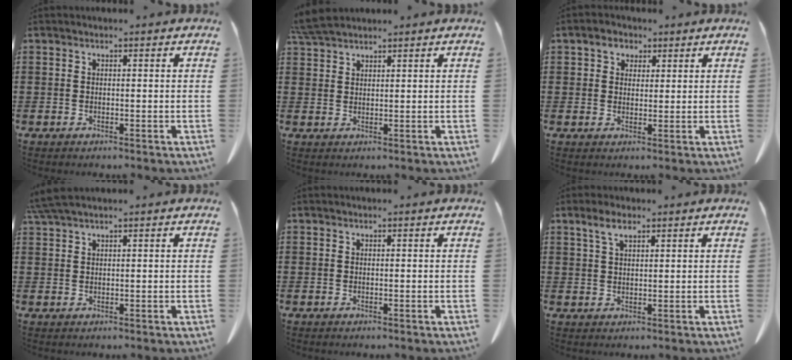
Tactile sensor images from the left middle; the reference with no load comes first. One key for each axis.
{"total": 4.2, "fx": 3.7, "fy": 0.6, "fz": 1.7, "tx": -0.045, "ty": -0.003, "tz": 0.072}
{"total": 2.8, "fx": 1.7, "fy": 2.0, "fz": 0.9, "tx": -0.020, "ty": 0.009, "tz": 0.028}
{"total": 2.7, "fx": 2.2, "fy": 0.1, "fz": 1.7, "tx": -0.038, "ty": 0.001, "tz": 0.042}
{"total": 0.0}
{"total": 3.3, "fx": 2.0, "fy": 1.0, "fz": 2.5, "tx": -0.055, "ty": 0.004, "tz": 0.036}